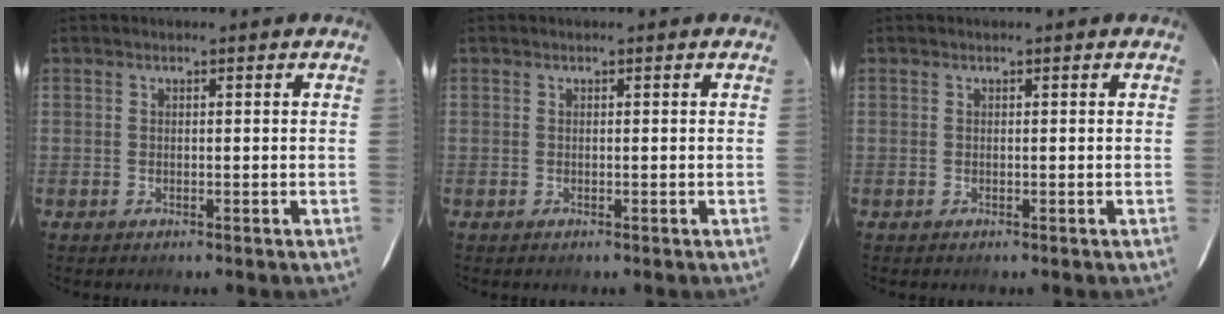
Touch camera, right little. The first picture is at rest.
{"total": 0.0}
{"total": 0.0}